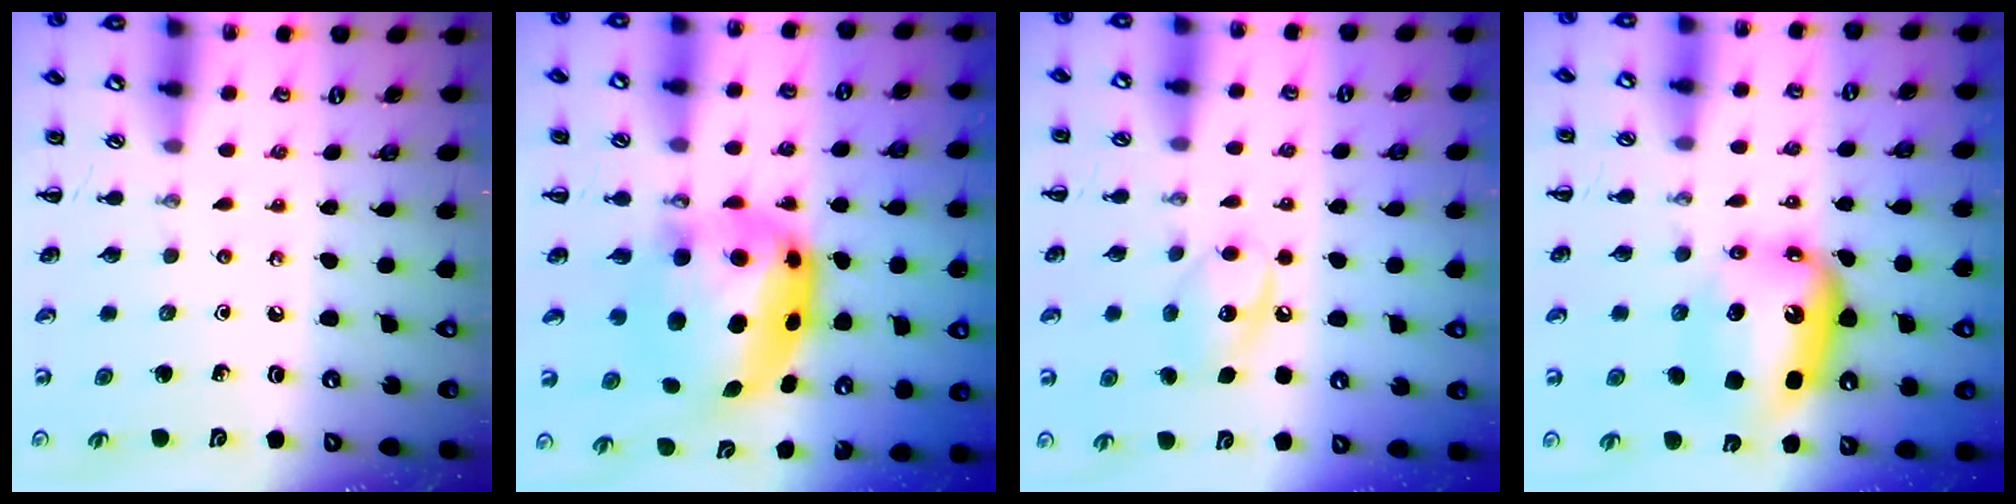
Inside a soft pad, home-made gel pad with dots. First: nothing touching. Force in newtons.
{"total": 8.3, "press": 8.0, "slide": 1.9}
{"total": 9.2, "press": 9.2, "slide": 1.0}
{"total": 9.3, "press": 8.9, "slide": 2.8}